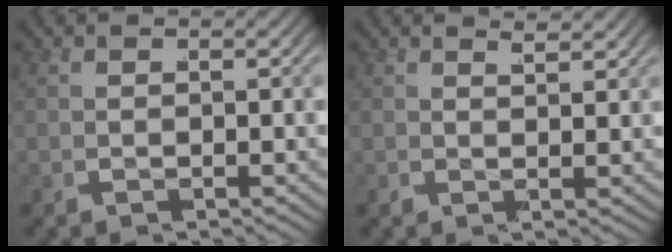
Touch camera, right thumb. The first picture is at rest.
{"total": 1.7, "force": [1.7, -0.2, 0.4], "torque": [-0.008, 0.003, 0.028]}